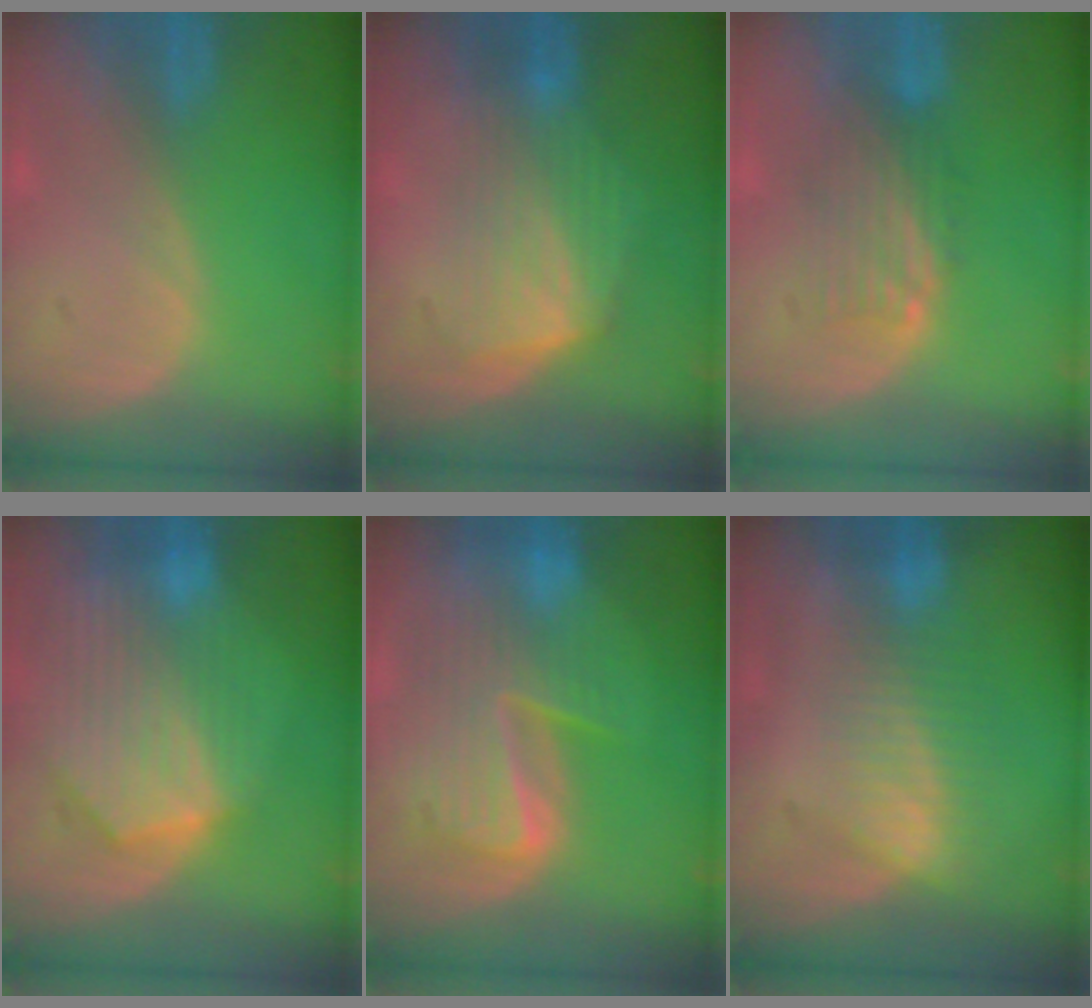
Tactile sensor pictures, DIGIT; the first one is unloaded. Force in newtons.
{"total": 6.3, "press": 6.1, "slide": 1.6}
{"total": 5.0, "press": 4.3, "slide": 2.6}
{"total": 10.4, "press": 9.2, "slide": 4.9}
{"total": 9.8, "press": 8.4, "slide": 4.9}
{"total": 7.2, "press": 6.3, "slide": 3.5}